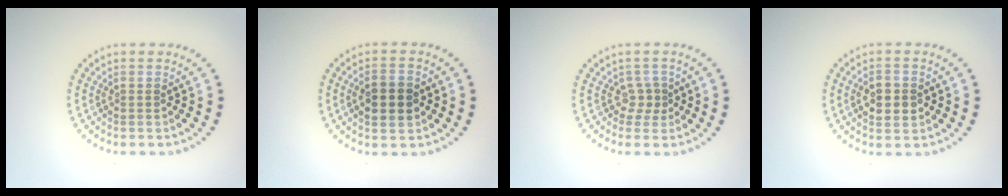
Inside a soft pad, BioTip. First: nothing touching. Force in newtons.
{"total": 3.6, "press": 3.6, "slide": 0.1}
{"total": 1.4, "press": 0.9, "slide": 1.0}
{"total": 2.9, "press": 2.9, "slide": 0.1}